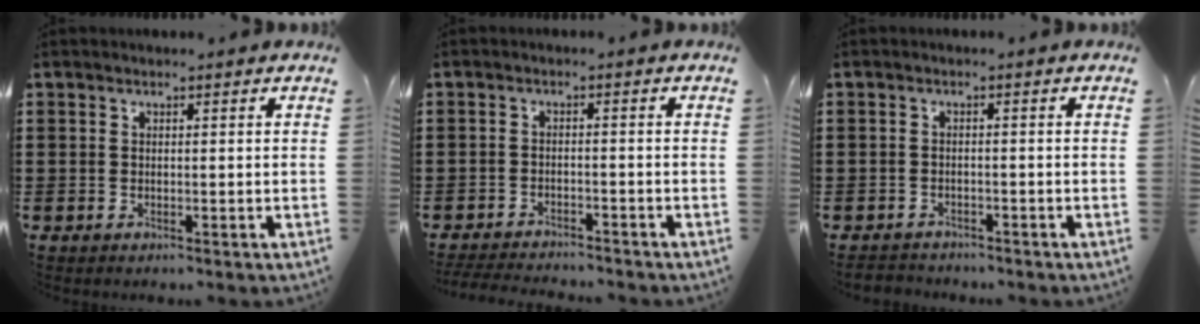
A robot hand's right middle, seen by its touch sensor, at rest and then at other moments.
{"total": 2.8, "force": [-2.8, 0.2, 0.2], "torque": [-0.015, -0.003, -0.062]}
{"total": 1.6, "force": [-1.5, 0.4, -0.2], "torque": [-0.001, 0.000, -0.036]}